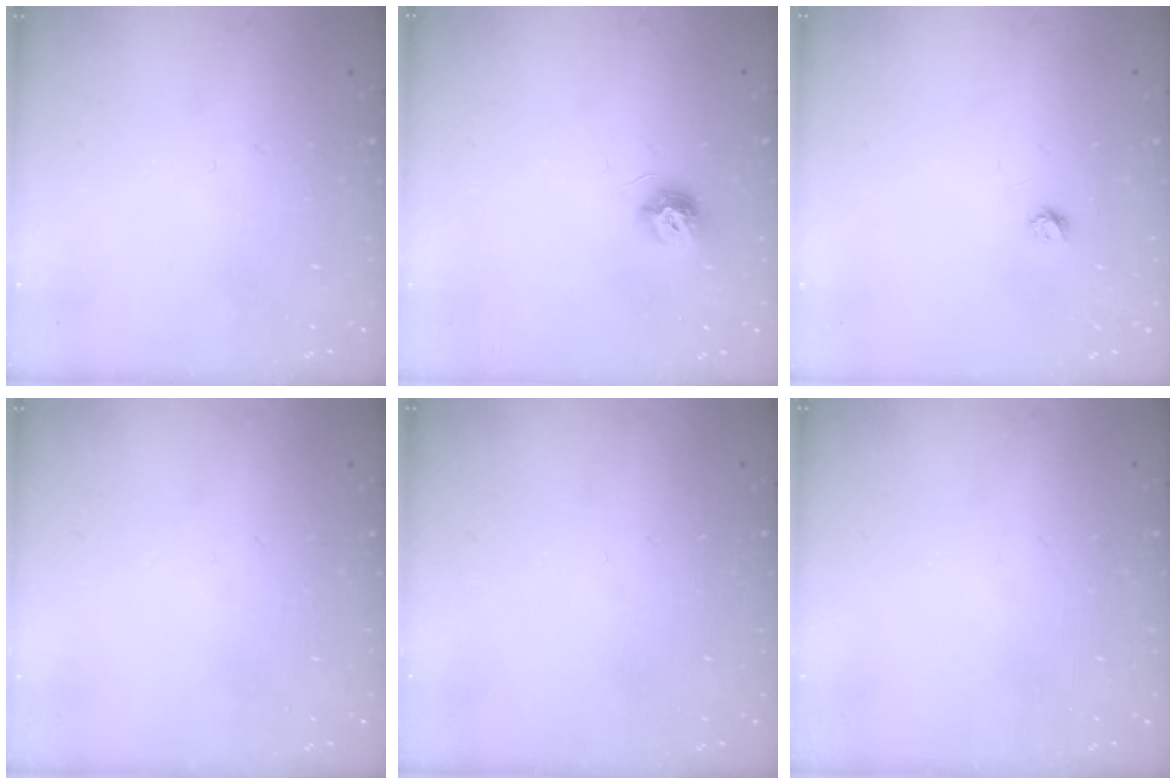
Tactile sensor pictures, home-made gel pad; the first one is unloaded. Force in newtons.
{"total": 8.1, "press": 8.1, "slide": 0.1}
{"total": 3.4, "press": 3.4, "slide": 0.3}
{"total": 0.0}
{"total": 0.0}
{"total": 0.0}